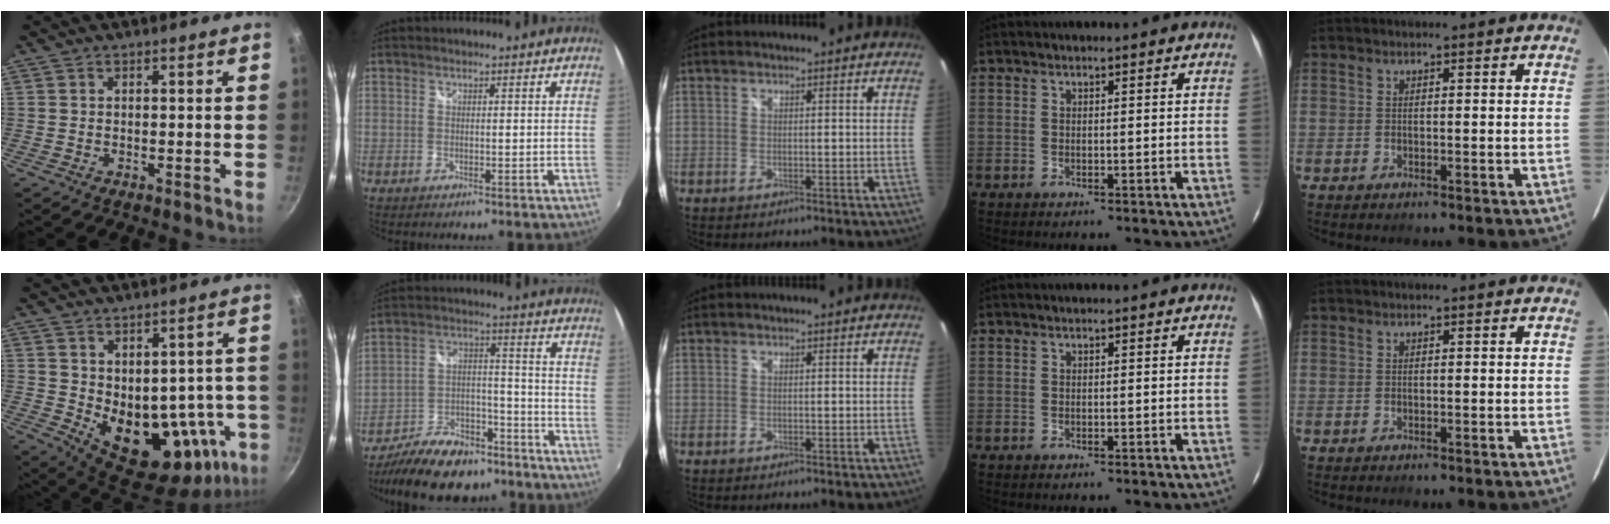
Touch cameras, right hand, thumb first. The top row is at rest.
{"thumb": {"total": 17.8, "force": [-1.0, 11.6, 13.5], "torque": [-0.135, -0.020, 0.018]}, "index": {"total": 19.6, "force": [-14.9, 9.1, 8.9], "torque": [-0.179, 0.019, -0.219]}}